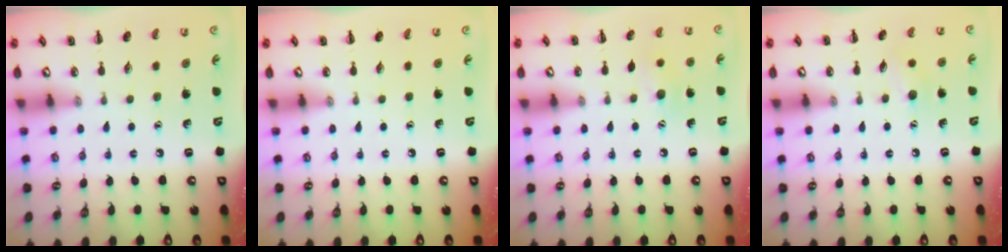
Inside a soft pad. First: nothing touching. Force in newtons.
{"total": 0.0}
{"total": 7.5, "press": 7.4, "slide": 1.5}
{"total": 6.3, "press": 6.1, "slide": 1.7}